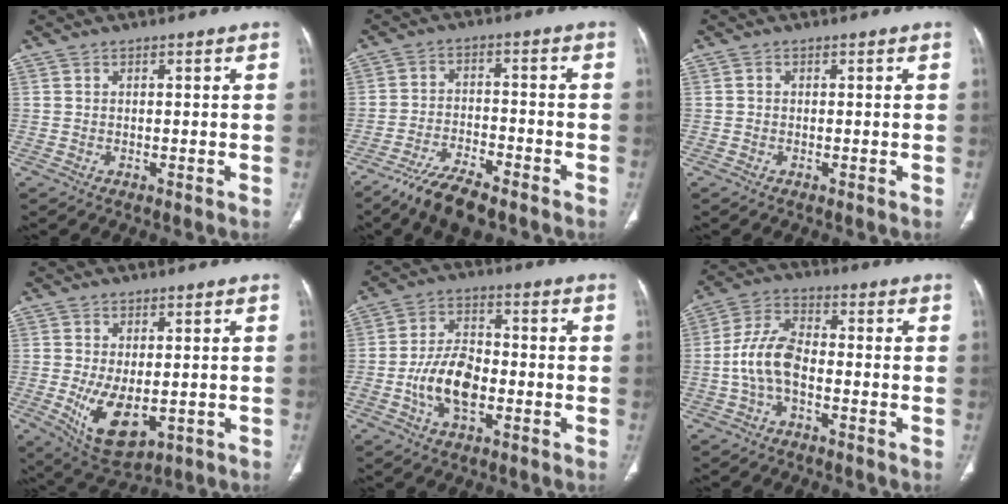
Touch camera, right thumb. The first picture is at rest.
{"total": 9.1, "force": [-6.9, 2.8, 5.2], "torque": [-0.100, 0.028, -0.126]}
{"total": 0.5, "force": [-0.1, 0.5, 0.2], "torque": [-0.004, 0.002, -0.004]}
{"total": 9.8, "force": [-1.9, 5.2, 8.1], "torque": [-0.135, -0.019, -0.012]}
{"total": 10.5, "force": [-2.9, 5.9, 8.2], "torque": [-0.147, 0.022, -0.056]}
{"total": 9.1, "force": [-2.1, 4.9, 7.3], "torque": [-0.155, 0.032, -0.046]}